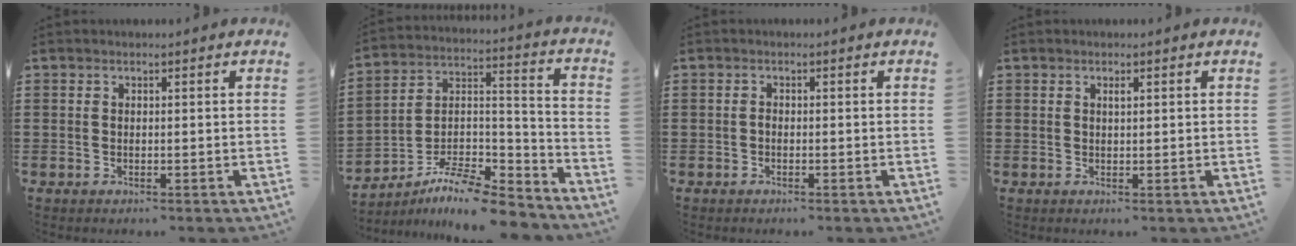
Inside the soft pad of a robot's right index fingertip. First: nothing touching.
{"total": 8.9, "force": [-7.9, 2.1, 3.6], "torque": [-0.065, 0.016, -0.157]}
{"total": 0.7, "force": [-0.5, 0.3, 0.5], "torque": [-0.012, -0.004, -0.008]}
{"total": 0.7, "force": [0.3, 0.1, 0.6], "torque": [-0.014, -0.001, 0.006]}